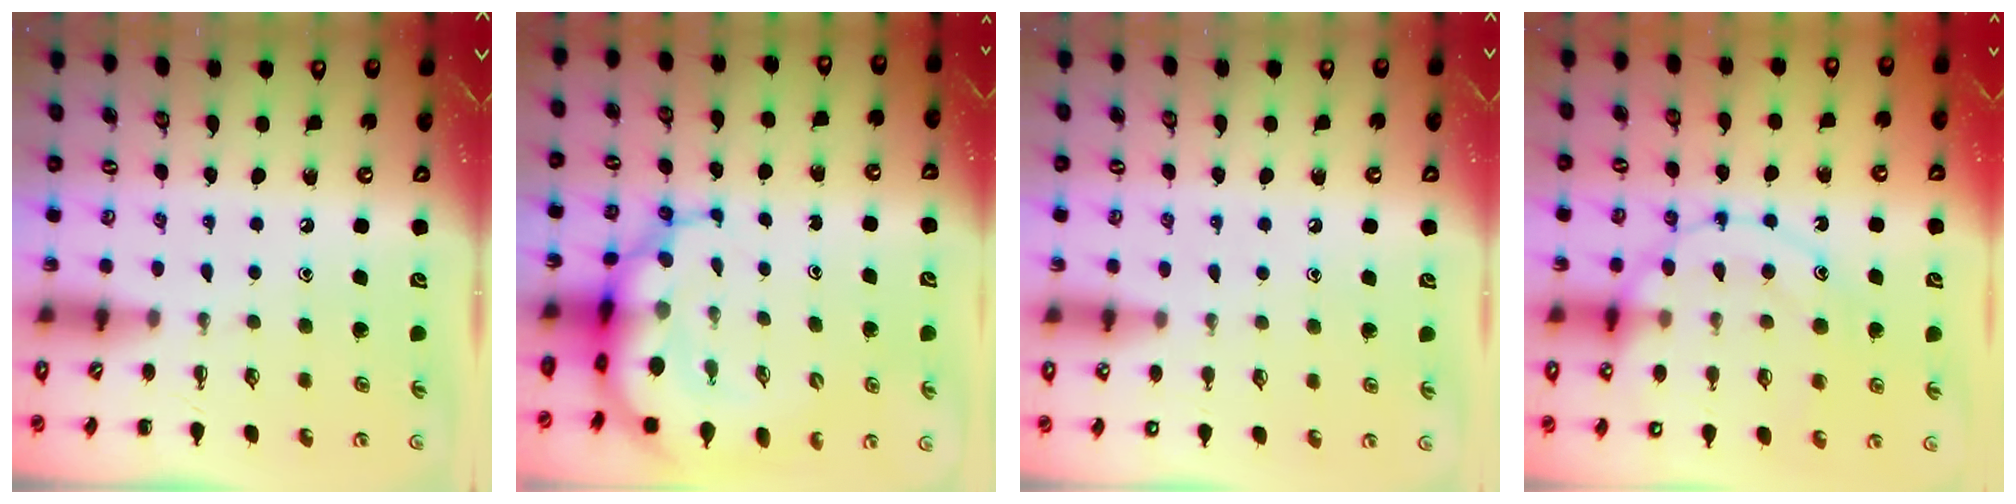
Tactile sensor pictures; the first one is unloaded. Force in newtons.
{"total": 10.4, "press": 10.0, "slide": 2.8}
{"total": 5.7, "press": 5.4, "slide": 1.9}
{"total": 15.4, "press": 15.4, "slide": 1.5}